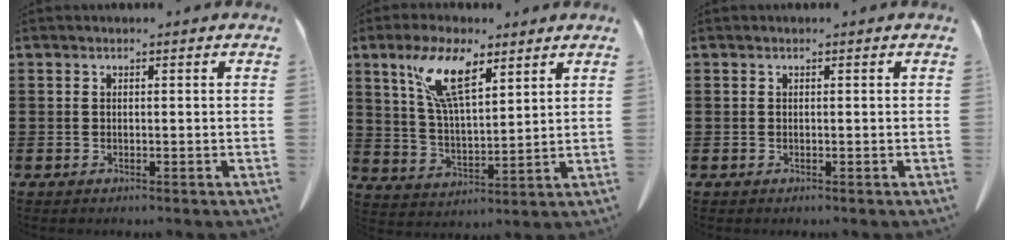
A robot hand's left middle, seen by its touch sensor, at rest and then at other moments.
{"total": 10.6, "force": [6.4, 3.5, 7.7], "torque": [-0.164, -0.004, 0.117]}
{"total": 0.0}